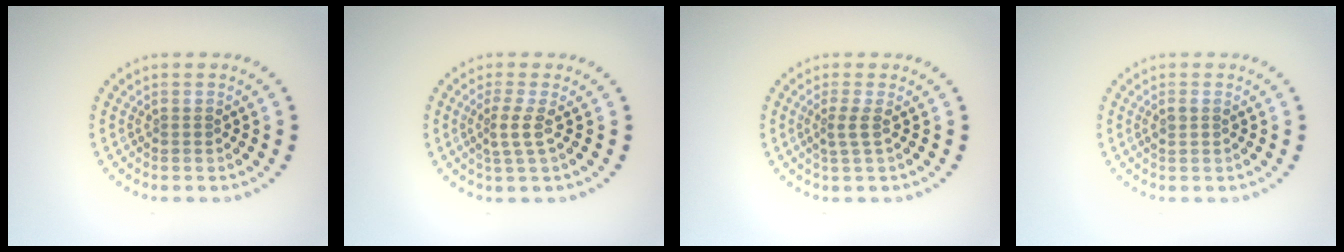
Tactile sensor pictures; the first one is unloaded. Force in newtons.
{"total": 2.0, "press": 1.5, "slide": 1.4}
{"total": 1.7, "press": 1.2, "slide": 1.2}
{"total": 0.9, "press": 0.8, "slide": 0.2}